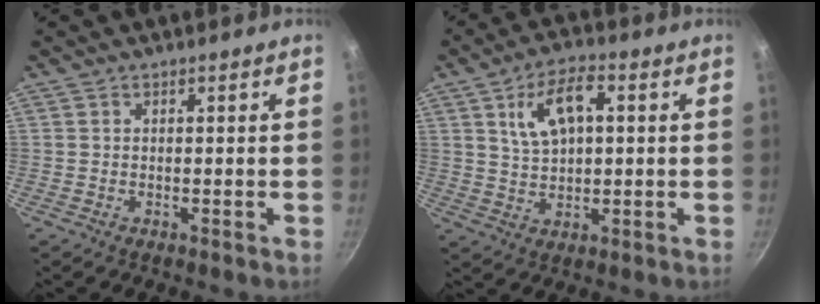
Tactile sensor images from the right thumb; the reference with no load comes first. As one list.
[{"total": 9.6, "force": [2.6, 5.0, 7.8], "torque": [-0.125, 0.011, 0.051]}]